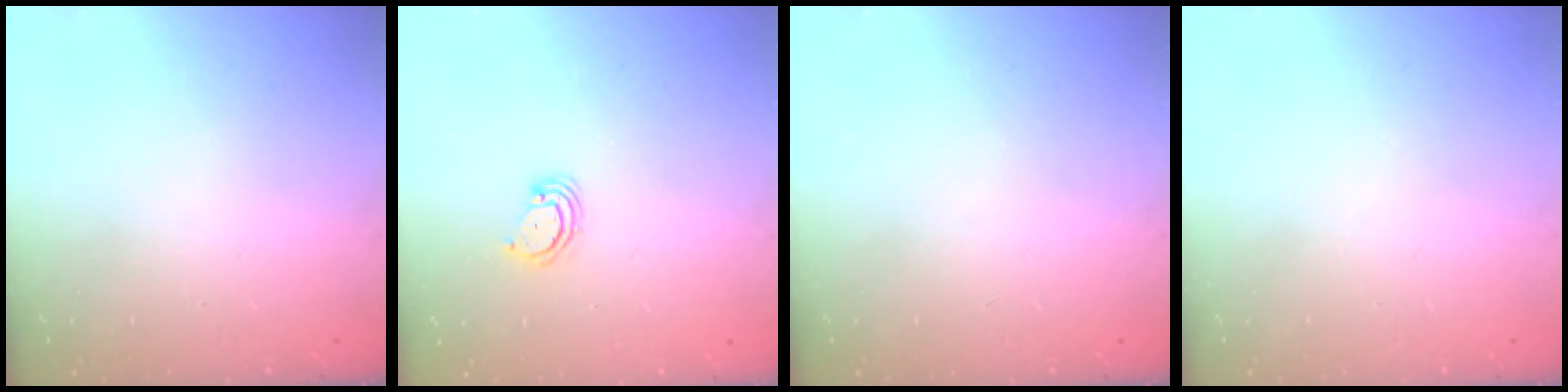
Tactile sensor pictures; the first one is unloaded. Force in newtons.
{"total": 2.9, "press": 2.9, "slide": 0.3}
{"total": 0.0}
{"total": 0.0}